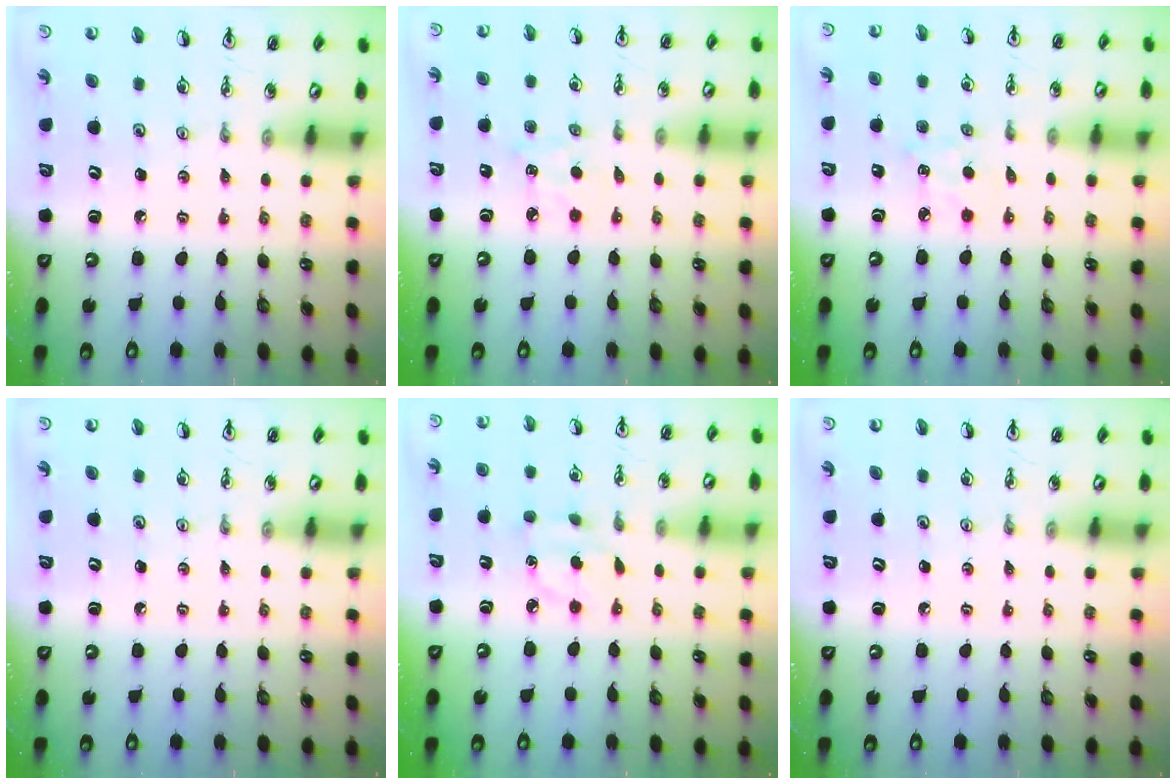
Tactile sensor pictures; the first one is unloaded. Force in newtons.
{"total": 4.3, "press": 4.2, "slide": 0.6}
{"total": 4.3, "press": 4.2, "slide": 0.6}
{"total": 0.0}
{"total": 5.1, "press": 5.1, "slide": 0.6}
{"total": 0.0}